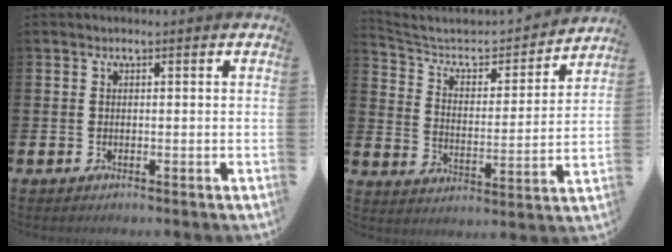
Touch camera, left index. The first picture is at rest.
{"total": 6.5, "force": [5.7, 2.4, 1.8], "torque": [-0.062, -0.046, 0.091]}